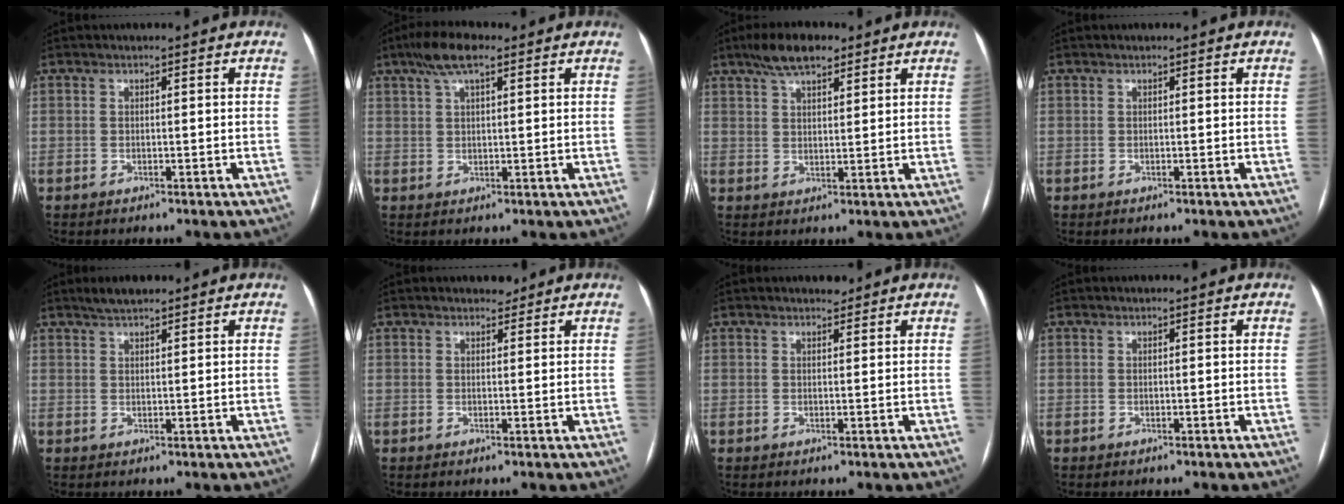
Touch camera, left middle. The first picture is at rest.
{"total": 6.1, "force": [3.8, 1.6, 4.5], "torque": [-0.095, 0.021, 0.068]}
{"total": 6.9, "force": [4.9, 2.3, 4.3], "torque": [-0.081, 0.016, 0.086]}
{"total": 0.0}
{"total": 3.0, "force": [2.5, 0.7, 1.5], "torque": [-0.034, 0.011, 0.045]}
{"total": 1.6, "force": [1.3, 0.7, 0.3], "torque": [-0.006, -0.001, 0.017]}
{"total": 1.4, "force": [1.2, 0.6, 0.4], "torque": [-0.010, -0.001, 0.017]}
{"total": 0.0}